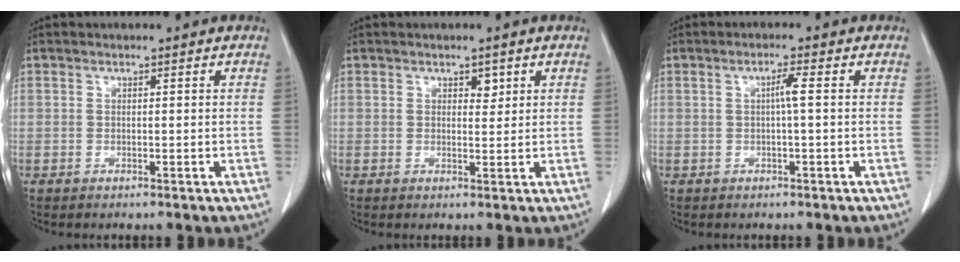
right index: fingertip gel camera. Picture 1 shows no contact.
{"total": 1.5, "force": [0.8, 0.9, 0.9], "torque": [-0.010, -0.003, 0.013]}
{"total": 2.1, "force": [0.1, -0.3, 2.0], "torque": [-0.035, 0.003, 0.001]}